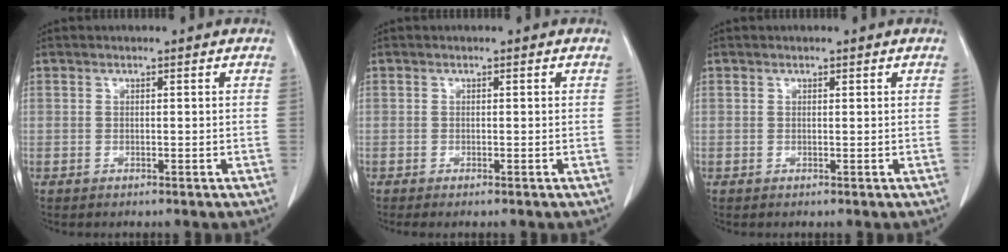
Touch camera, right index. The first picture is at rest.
{"total": 0.7, "force": [-0.4, 0.0, 0.5], "torque": [-0.010, -0.002, -0.009]}
{"total": 0.0}